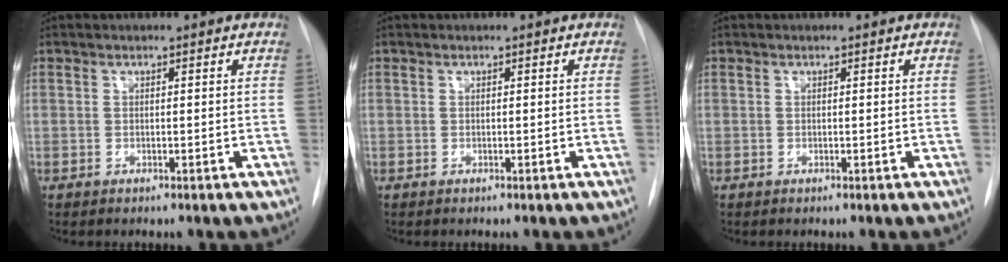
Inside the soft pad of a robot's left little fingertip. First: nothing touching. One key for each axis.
{"total": 0.0}
{"total": 0.0}